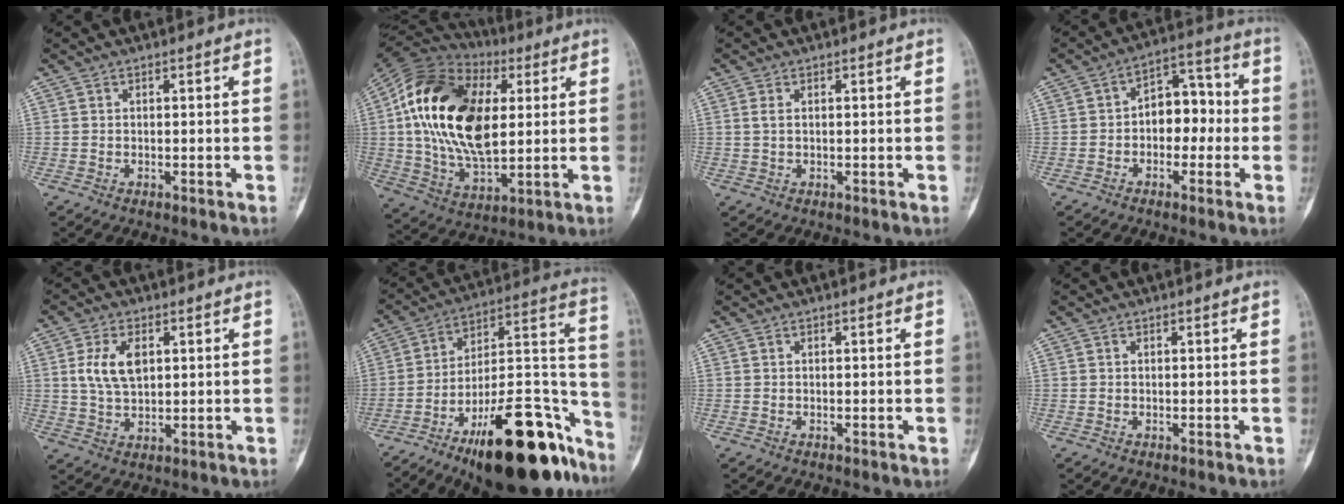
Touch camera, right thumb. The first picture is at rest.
{"total": 25.1, "force": [4.2, 14.4, 20.2], "torque": [-0.370, -0.007, 0.067]}
{"total": 1.3, "force": [0.4, 0.6, 1.1], "torque": [-0.029, 0.006, 0.011]}
{"total": 8.9, "force": [-0.9, 6.0, 6.6], "torque": [-0.054, 0.038, -0.028]}
{"total": 7.7, "force": [1.9, 4.4, 6.0], "torque": [-0.114, -0.004, 0.040]}
{"total": 29.3, "force": [-17.4, 10.6, 21.1], "torque": [-0.226, 0.098, -0.268]}
{"total": 0.0}
{"total": 0.0}